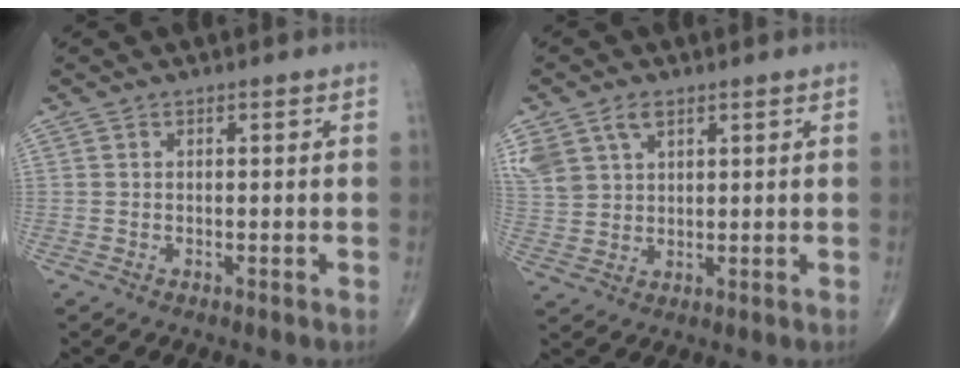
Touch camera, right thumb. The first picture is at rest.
{"total": 10.4, "force": [5.2, 7.1, 5.5], "torque": [-0.128, -0.003, 0.110]}